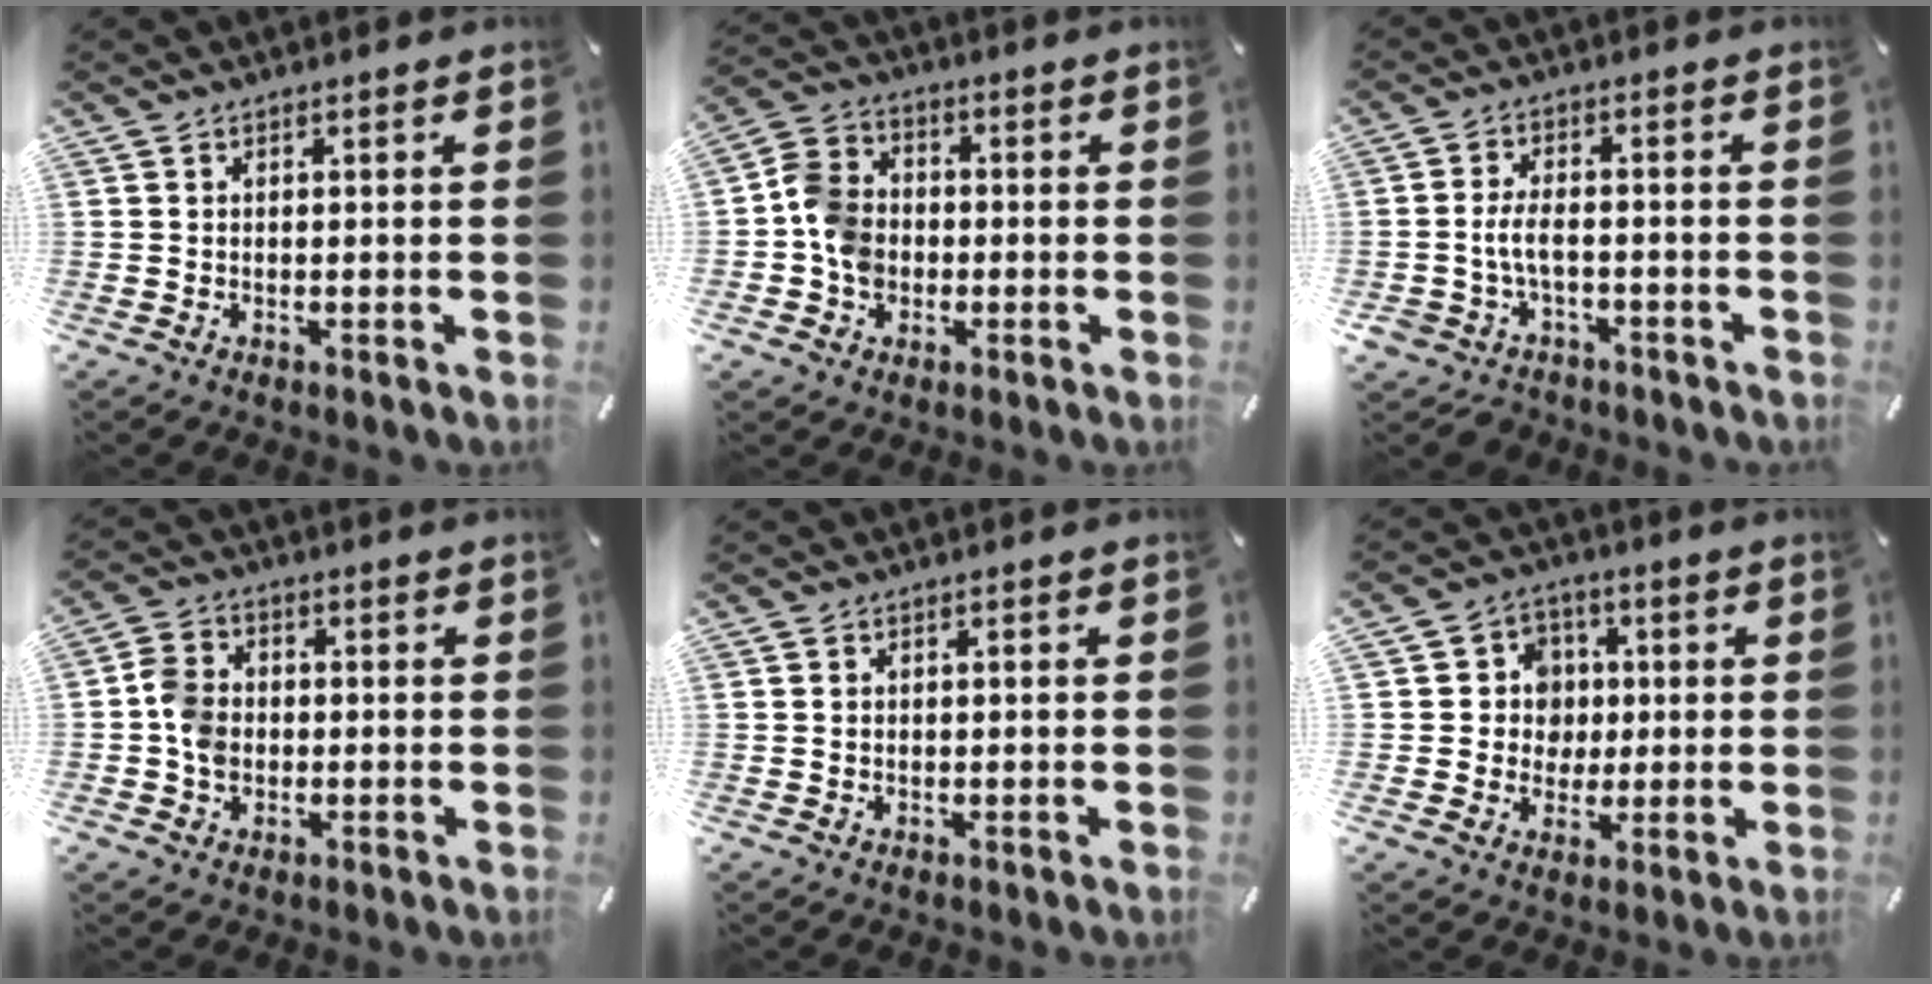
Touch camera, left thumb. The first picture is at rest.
{"total": 8.8, "force": [-1.7, 7.7, 3.9], "torque": [-0.085, 0.023, -0.028]}
{"total": 5.9, "force": [-2.0, 3.9, 3.9], "torque": [-0.097, 0.008, -0.043]}
{"total": 6.7, "force": [-1.1, 5.8, 3.2], "torque": [-0.063, 0.009, -0.018]}
{"total": 1.0, "force": [-0.1, 0.8, 0.5], "torque": [-0.010, 0.006, -0.005]}
{"total": 8.4, "force": [0.4, 8.2, 1.6], "torque": [-0.025, 0.004, 0.010]}